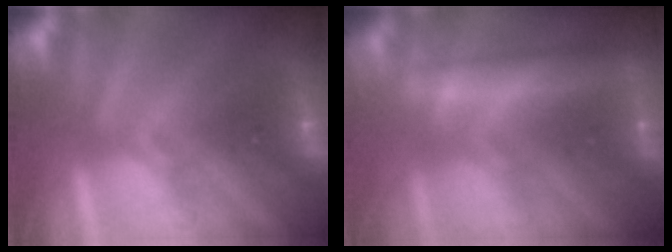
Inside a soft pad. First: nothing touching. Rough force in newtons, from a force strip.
{"total": 2.4}